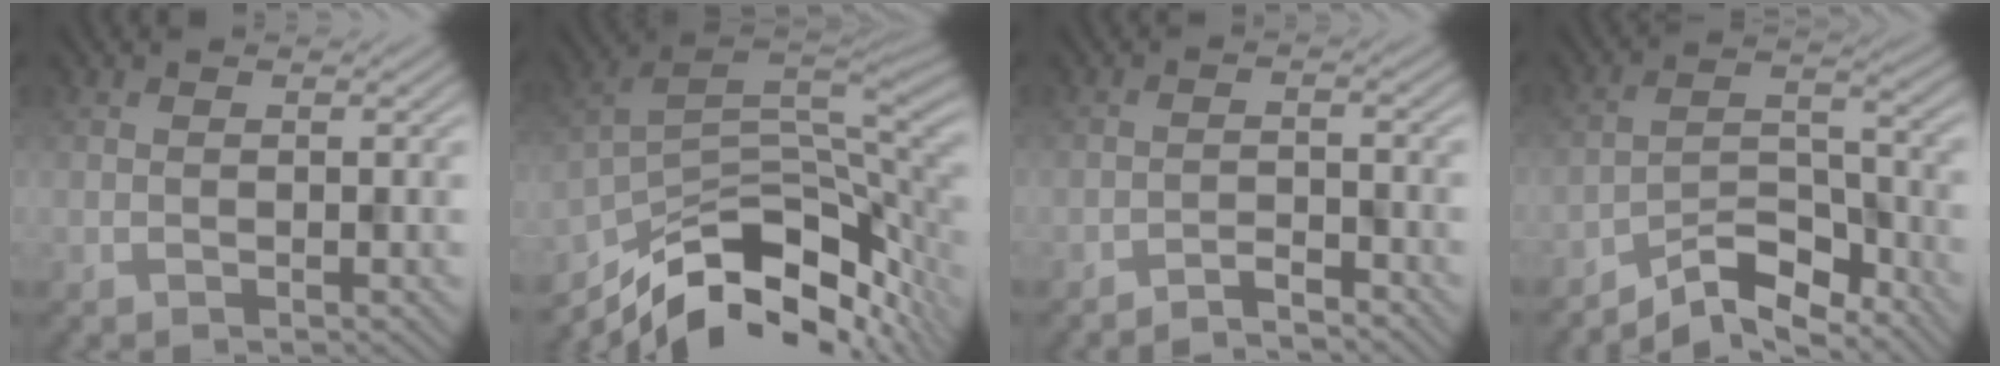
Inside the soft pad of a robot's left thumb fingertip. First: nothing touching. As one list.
[{"total": 14.0, "force": [-8.3, 6.0, 9.5], "torque": [-0.181, -0.017, -0.135]}, {"total": 2.5, "force": [-2.4, 0.2, 0.8], "torque": [-0.011, 0.005, -0.048]}, {"total": 7.7, "force": [-6.7, 2.0, 3.3], "torque": [-0.052, 0.007, -0.133]}]